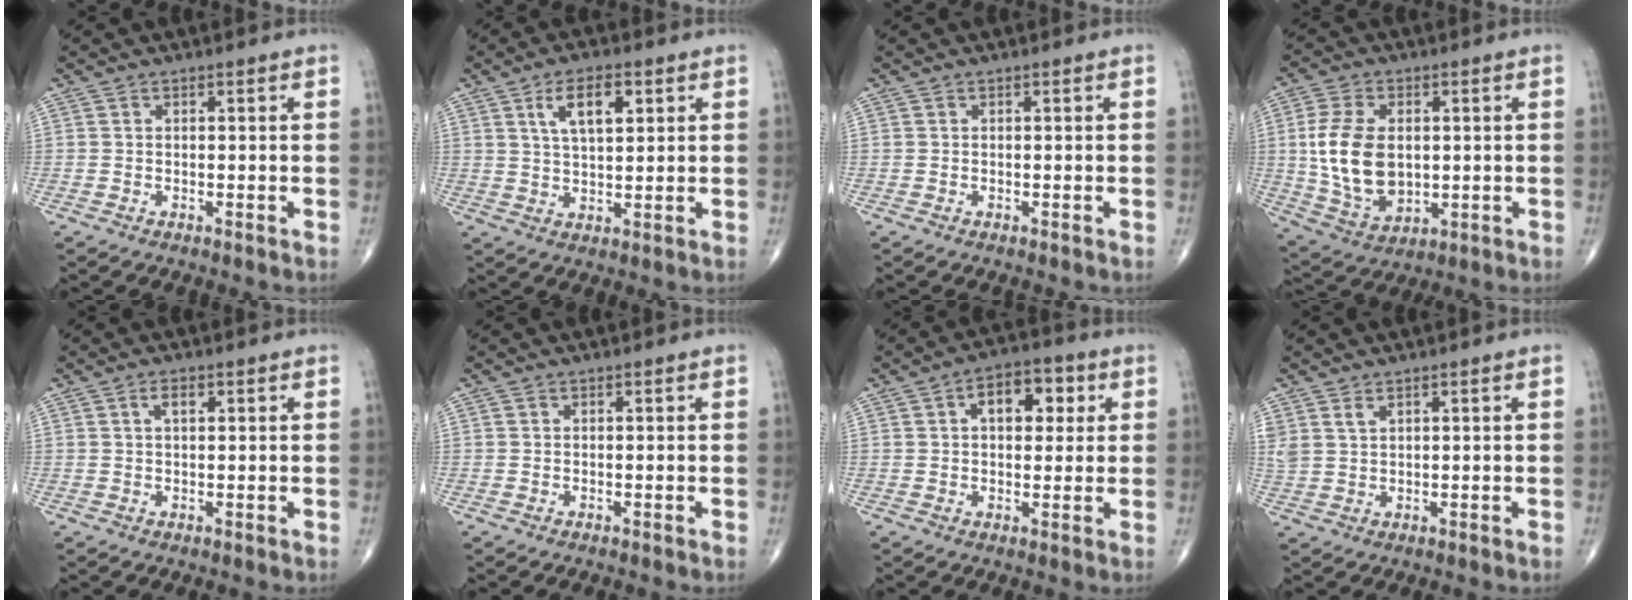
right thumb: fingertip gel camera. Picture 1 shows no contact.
{"total": 7.6, "force": [3.1, 3.4, 6.0], "torque": [-0.096, -0.010, 0.057]}
{"total": 0.0}
{"total": 13.8, "force": [0.8, 8.8, 10.6], "torque": [-0.196, -0.011, 0.028]}
{"total": 2.3, "force": [0.9, 1.0, 1.8], "torque": [-0.031, 0.002, 0.017]}
{"total": 0.0}
{"total": 8.9, "force": [2.5, 5.3, 6.7], "torque": [-0.064, 0.010, 0.032]}
{"total": 3.2, "force": [2.0, 1.8, 1.7], "torque": [-0.036, -0.004, 0.051]}